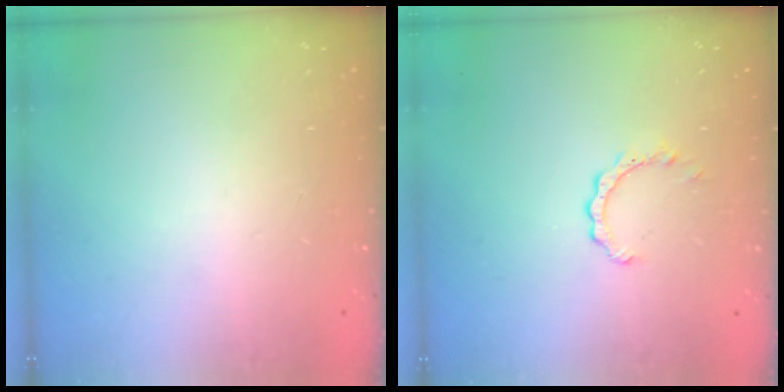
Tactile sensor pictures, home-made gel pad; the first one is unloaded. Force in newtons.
{"total": 2.3, "press": 2.3, "slide": 0.3}